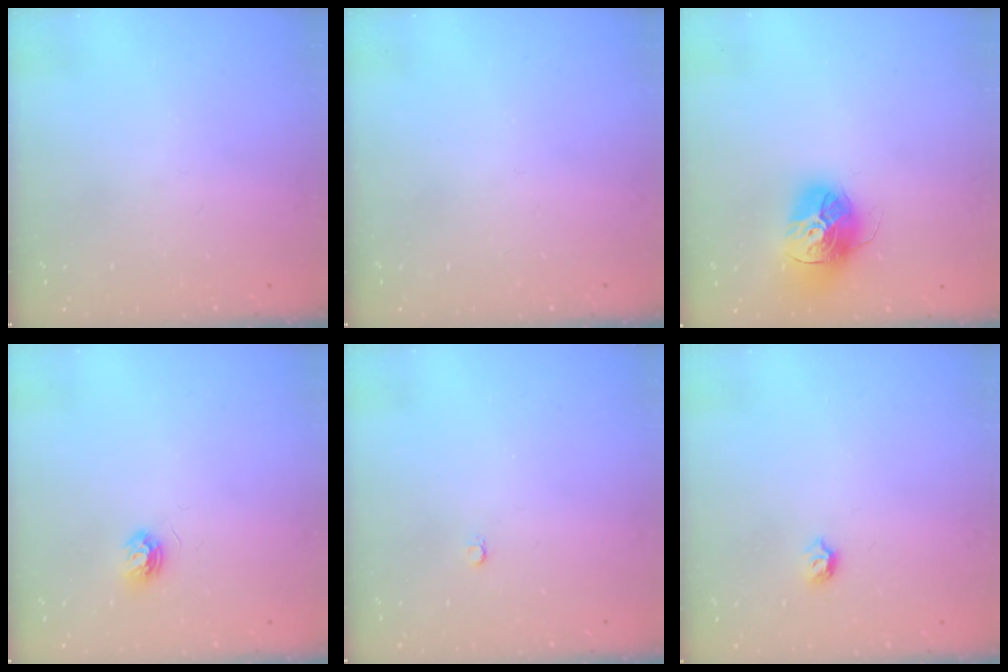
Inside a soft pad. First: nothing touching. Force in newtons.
{"total": 0.0}
{"total": 14.9, "press": 14.9, "slide": 1.2}
{"total": 4.7, "press": 4.6, "slide": 0.5}
{"total": 2.0, "press": 2.0, "slide": 0.2}
{"total": 3.6, "press": 3.5, "slide": 0.8}